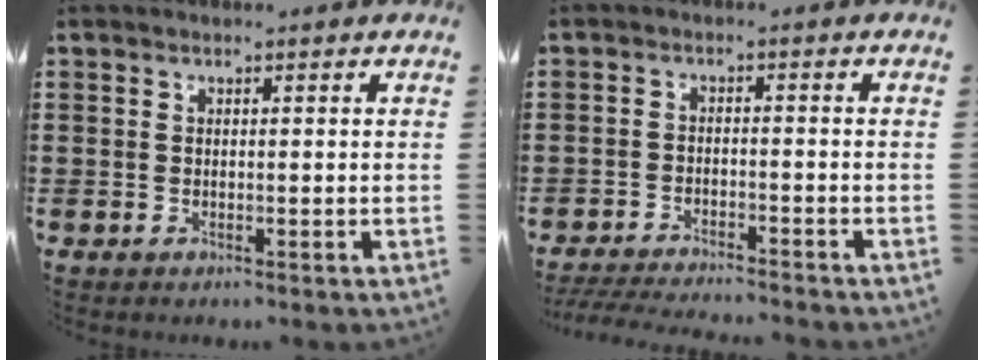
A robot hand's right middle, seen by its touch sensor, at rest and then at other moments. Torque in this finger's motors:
{"motor_torque": [0.68, -0.67, 0.29, 0.08]}